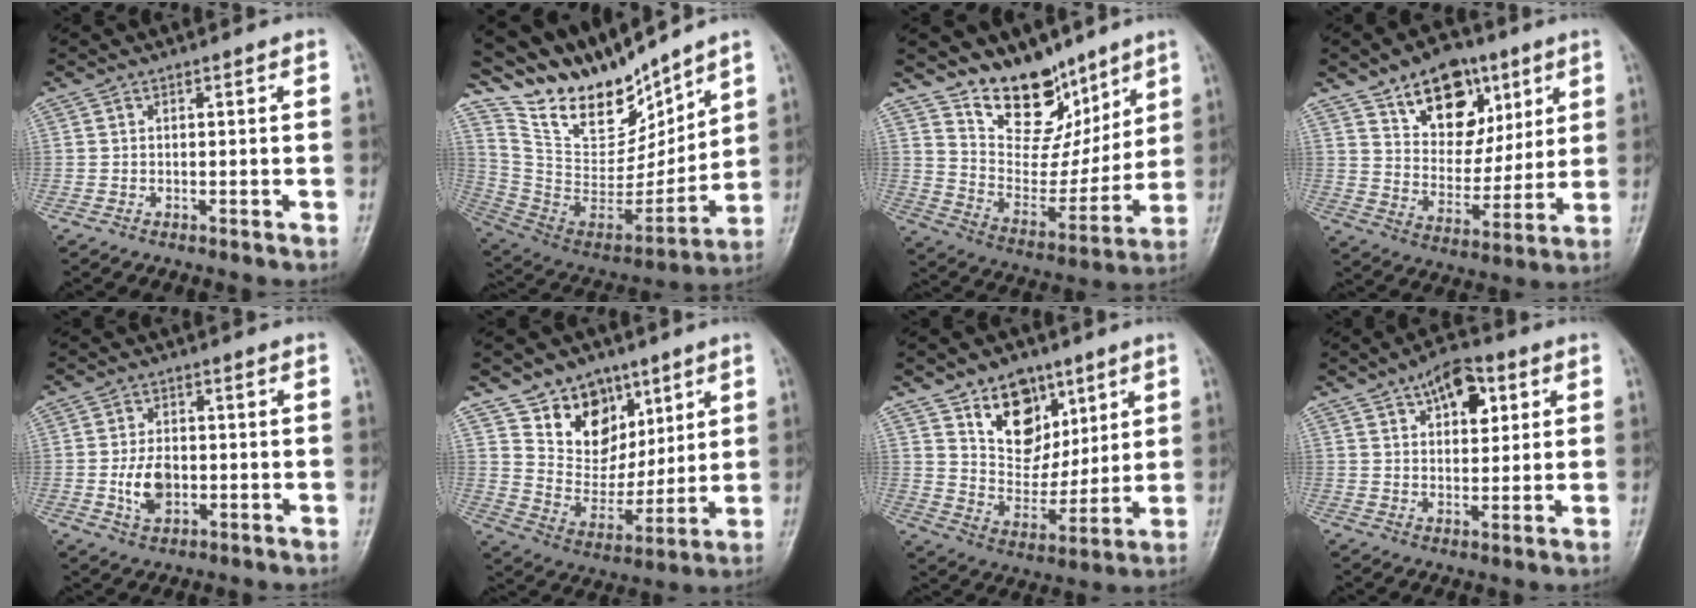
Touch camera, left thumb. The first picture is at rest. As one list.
[{"total": 20.6, "force": [17.8, 7.1, 7.6], "torque": [-0.088, -0.094, 0.333]}, {"total": 16.5, "force": [11.8, 9.2, 6.9], "torque": [-0.050, -0.074, 0.212]}, {"total": 15.8, "force": [8.4, 10.2, 8.6], "torque": [-0.088, -0.043, 0.144]}, {"total": 6.5, "force": [-1.0, 4.2, 4.8], "torque": [-0.077, 0.002, -0.016]}, {"total": 13.9, "force": [8.0, 10.0, 5.3], "torque": [-0.039, -0.048, 0.150]}, {"total": 13.4, "force": [7.4, 9.3, 6.3], "torque": [-0.061, -0.045, 0.134]}, {"total": 9.5, "force": [4.2, 5.3, 6.8], "torque": [-0.066, -0.011, 0.058]}]